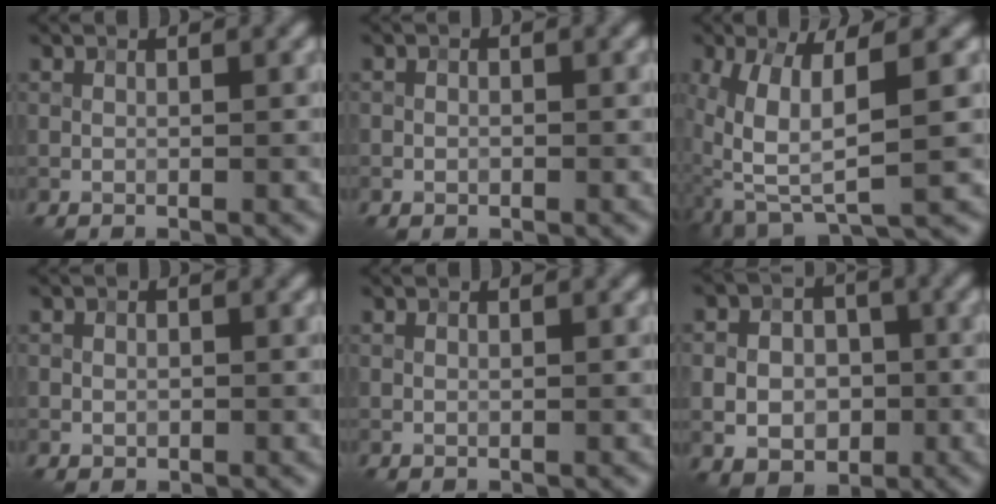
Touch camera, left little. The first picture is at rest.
{"total": 0.7, "force": [-0.2, 0.6, 0.2], "torque": [0.000, -0.002, -0.005]}
{"total": 8.4, "force": [0.0, 3.6, 7.6], "torque": [-0.161, -0.010, -0.007]}
{"total": 0.9, "force": [-0.1, 0.9, 0.3], "torque": [-0.005, -0.002, -0.002]}
{"total": 0.0}
{"total": 7.6, "force": [-1.3, 6.3, 4.1], "torque": [-0.052, -0.002, -0.034]}